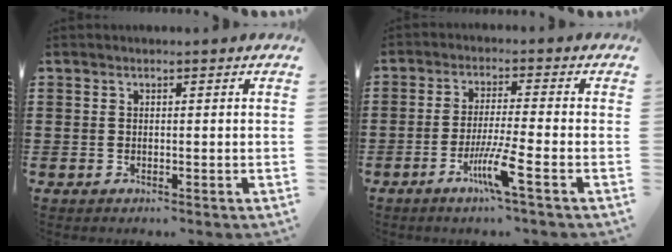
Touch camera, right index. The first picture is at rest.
{"total": 6.7, "force": [-3.3, -0.1, 5.8], "torque": [-0.114, -0.014, -0.062]}